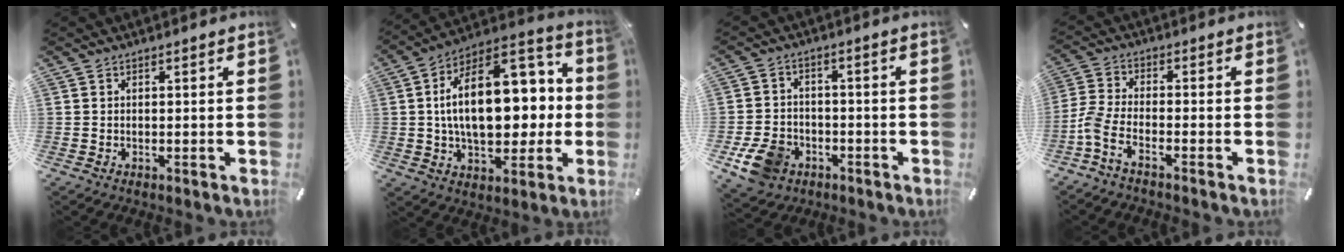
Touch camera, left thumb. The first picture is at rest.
{"total": 23.2, "force": [2.5, 14.0, 18.4], "torque": [-0.298, -0.011, 0.042]}
{"total": 9.4, "force": [-4.2, 7.3, 4.1], "torque": [-0.091, 0.024, -0.077]}
{"total": 5.7, "force": [-3.6, 2.0, 4.0], "torque": [-0.099, -0.007, -0.071]}